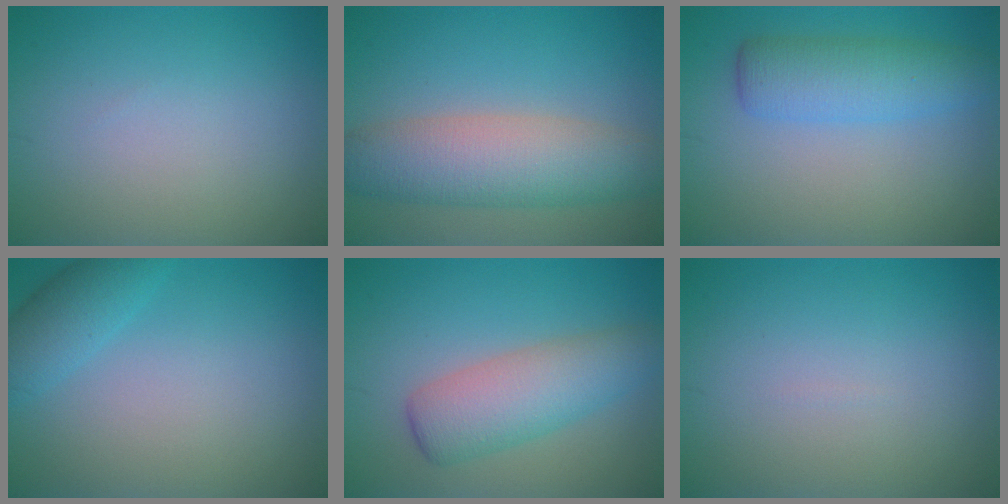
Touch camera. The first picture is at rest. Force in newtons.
{"total": 6.9, "press": 6.9, "slide": 0.4}
{"total": 4.5, "press": 4.5, "slide": 0.1}
{"total": 3.0, "press": 3.0, "slide": 0.1}
{"total": 5.2, "press": 5.2, "slide": 0.1}
{"total": 0.0}